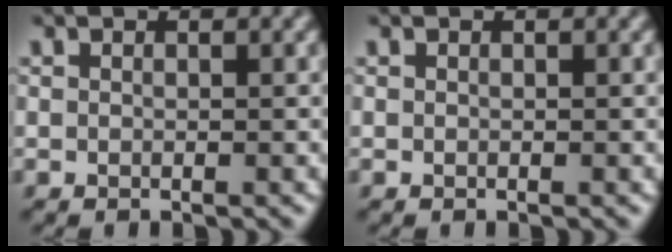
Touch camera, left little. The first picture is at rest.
{"total": 0.0}